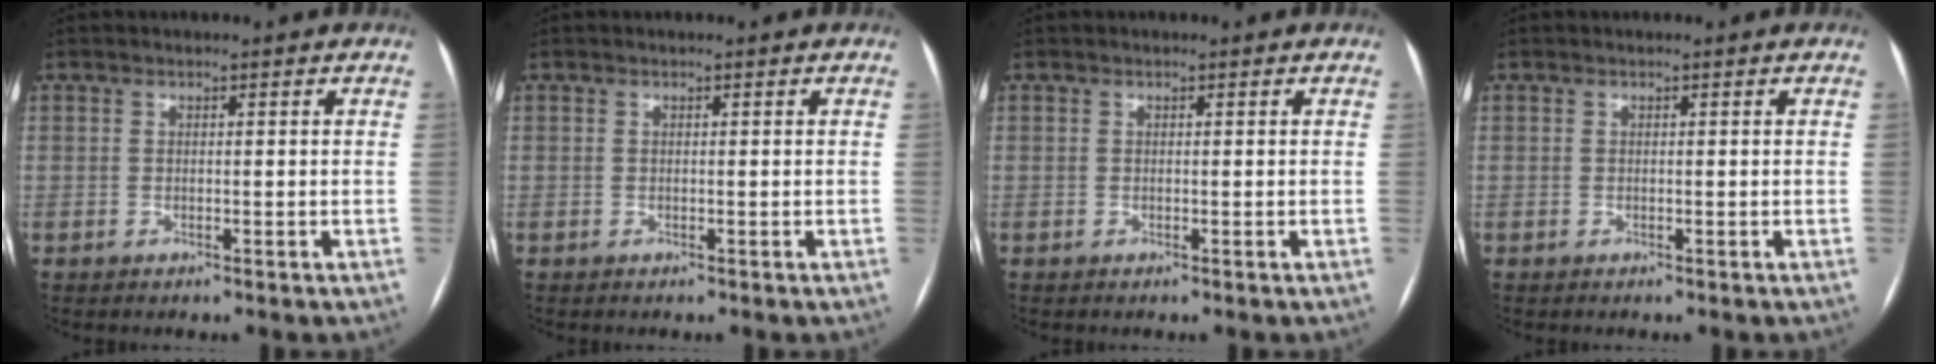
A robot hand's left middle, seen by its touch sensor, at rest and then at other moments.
{"total": 0.0}
{"total": 0.0}
{"total": 0.0}